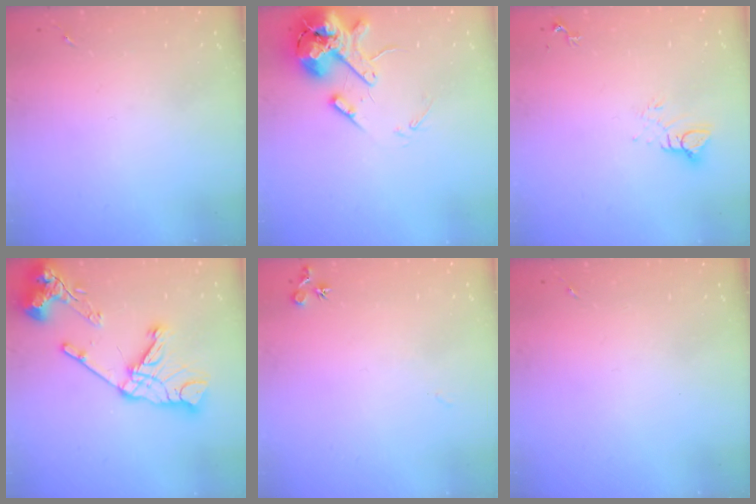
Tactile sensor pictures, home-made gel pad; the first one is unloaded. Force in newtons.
{"total": 14.0, "press": 13.8, "slide": 2.4}
{"total": 5.6, "press": 5.6, "slide": 0.0}
{"total": 20.1, "press": 20.0, "slide": 2.3}
{"total": 6.6, "press": 6.6, "slide": 0.6}
{"total": 0.0}